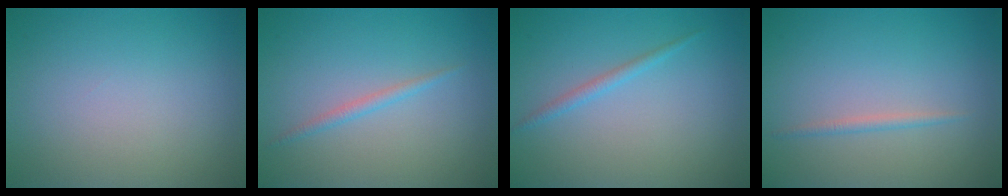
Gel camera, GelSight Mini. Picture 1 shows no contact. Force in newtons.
{"total": 1.0, "press": 1.0, "slide": 0.0}
{"total": 1.1, "press": 1.1, "slide": 0.1}
{"total": 0.9, "press": 0.9, "slide": 0.0}